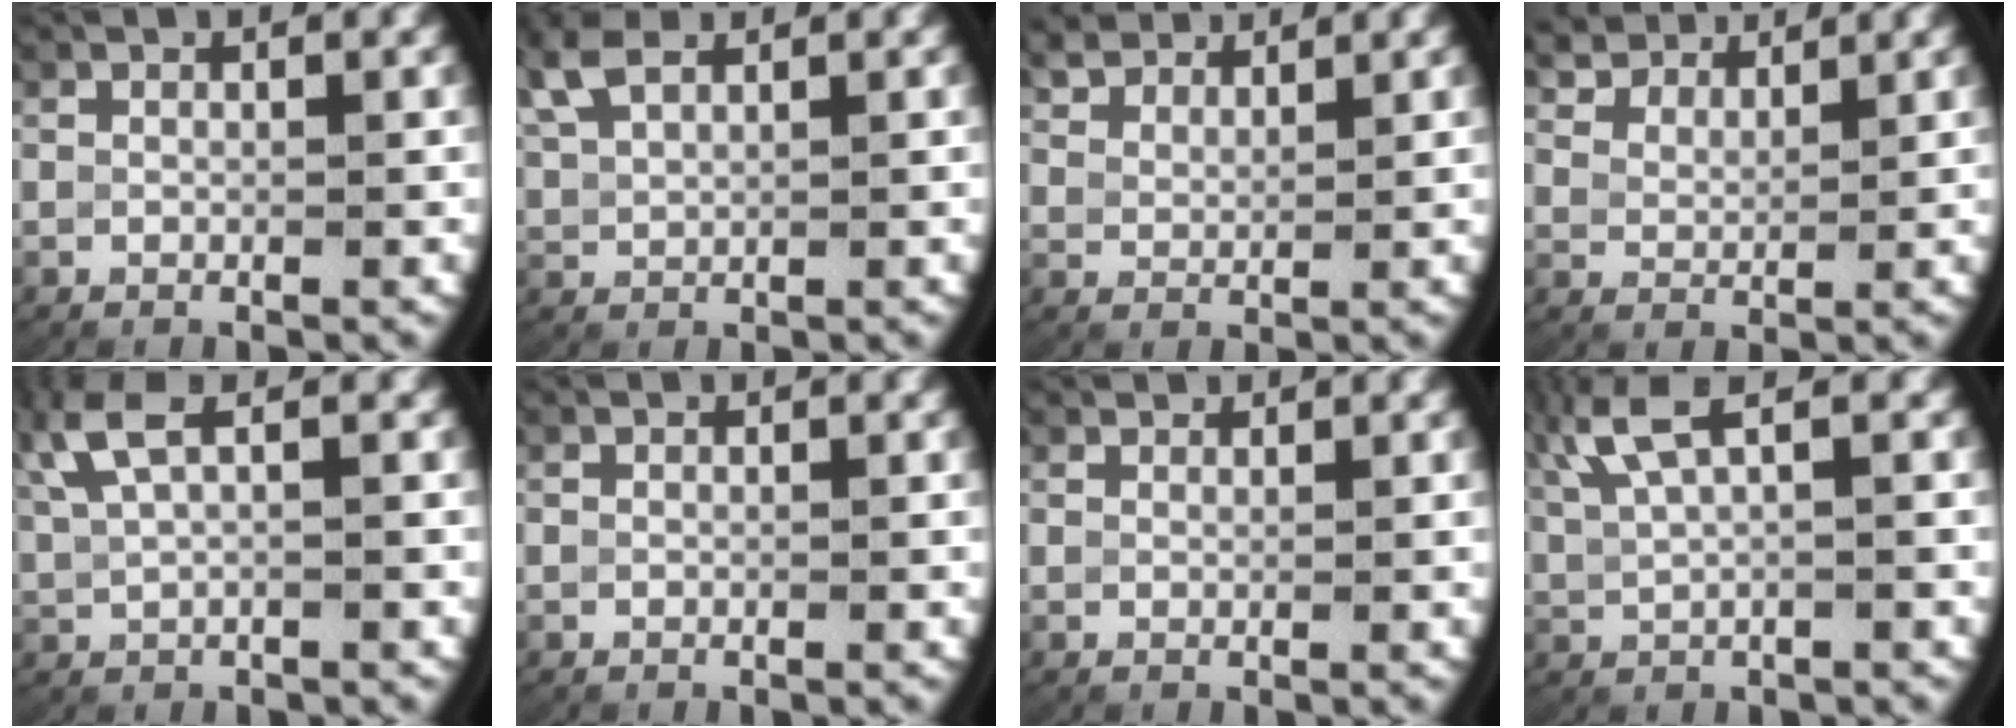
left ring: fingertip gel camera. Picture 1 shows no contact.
{"total": 2.8, "force": [2.1, 1.0, 1.5], "torque": [-0.052, 0.001, 0.049]}
{"total": 3.6, "force": [3.5, 0.5, 0.7], "torque": [-0.018, -0.002, 0.069]}
{"total": 4.7, "force": [4.4, 1.0, 1.1], "torque": [-0.028, 0.004, 0.079]}
{"total": 4.2, "force": [2.2, 1.6, 3.2], "torque": [-0.067, 0.013, 0.041]}
{"total": 0.0}
{"total": 1.2, "force": [1.2, -0.2, 0.2], "torque": [0.001, -0.002, 0.024]}
{"total": 5.0, "force": [2.6, 1.9, 3.8], "torque": [-0.073, 0.015, 0.046]}